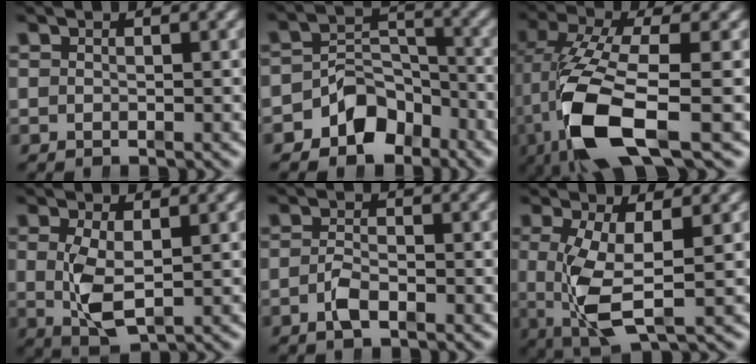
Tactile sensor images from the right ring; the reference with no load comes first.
{"total": 6.1, "force": [-3.5, 4.3, 2.5], "torque": [-0.037, -0.014, -0.058]}
{"total": 9.7, "force": [-1.9, 4.1, 8.6], "torque": [-0.194, -0.034, -0.013]}
{"total": 4.2, "force": [-0.3, 1.9, 3.8], "torque": [-0.074, -0.018, 0.006]}
{"total": 2.0, "force": [-1.5, 0.5, 1.2], "torque": [-0.027, -0.012, -0.026]}
{"total": 5.7, "force": [-0.7, 1.9, 5.3], "torque": [-0.114, -0.026, 0.006]}